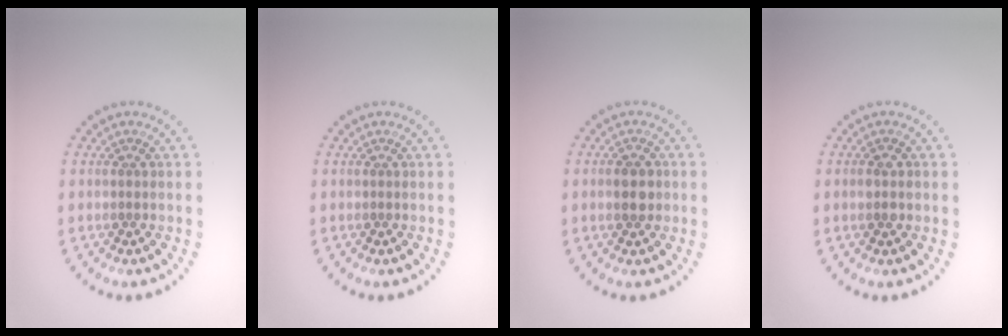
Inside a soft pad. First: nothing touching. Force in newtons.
{"total": 0.0}
{"total": 2.2, "press": 2.2, "slide": 0.1}
{"total": 1.7, "press": 1.7, "slide": 0.1}